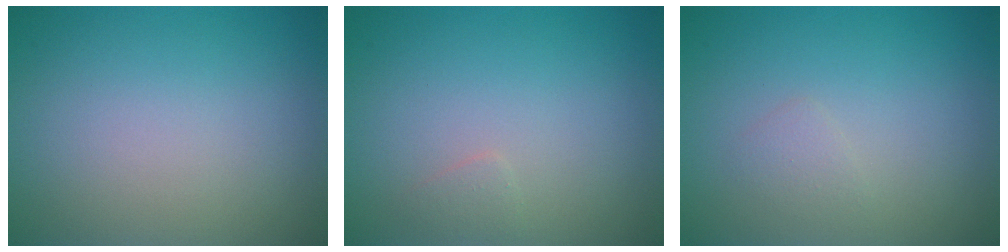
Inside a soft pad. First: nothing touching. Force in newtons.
{"total": 0.7, "press": 0.7, "slide": 0.0}
{"total": 0.9, "press": 0.9, "slide": 0.0}